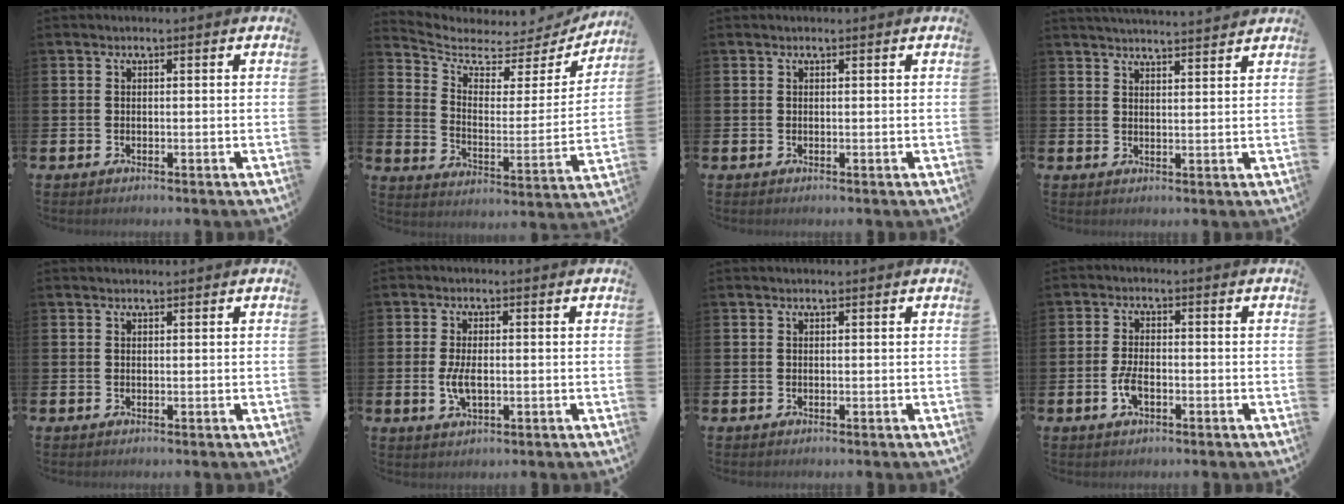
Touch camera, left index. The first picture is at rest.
{"total": 4.6, "force": [4.0, 2.1, 1.1], "torque": [-0.056, -0.036, 0.058]}
{"total": 0.0}
{"total": 3.6, "force": [3.6, -0.4, 0.1], "torque": [-0.007, -0.022, 0.064]}
{"total": 0.5, "force": [0.5, 0.1, 0.0], "torque": [0.008, -0.003, 0.007]}
{"total": 3.5, "force": [-0.3, 1.6, 3.1], "torque": [-0.056, 0.001, -0.006]}
{"total": 0.0}
{"total": 3.4, "force": [-1.2, 1.5, 2.8], "torque": [-0.054, 0.001, -0.023]}